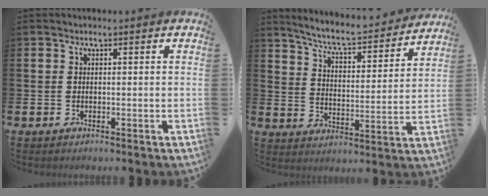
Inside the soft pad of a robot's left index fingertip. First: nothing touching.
{"total": 6.8, "force": [6.3, 0.9, 2.4], "torque": [-0.080, -0.045, 0.105]}